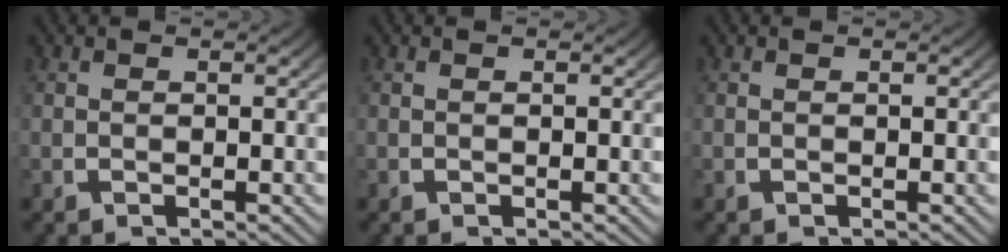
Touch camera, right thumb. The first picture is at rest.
{"total": 0.0}
{"total": 0.0}